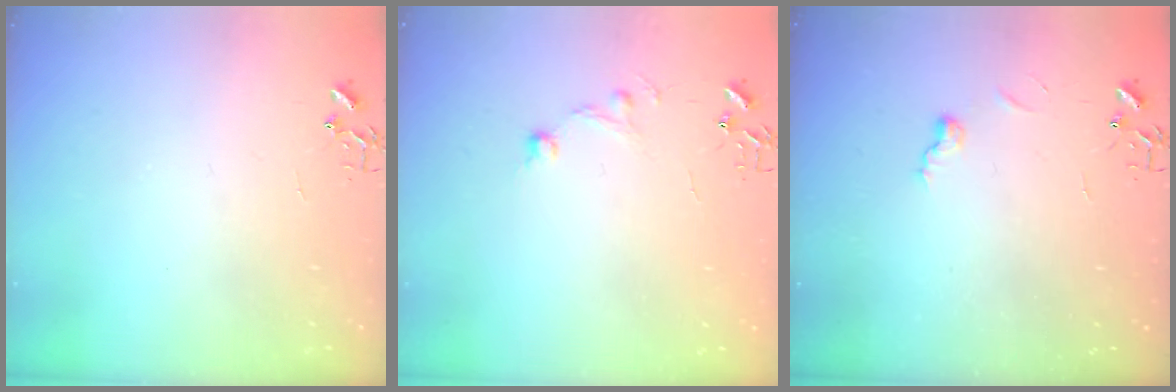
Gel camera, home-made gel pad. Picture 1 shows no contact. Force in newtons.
{"total": 9.6, "press": 9.6, "slide": 0.8}
{"total": 5.5, "press": 5.5, "slide": 0.6}